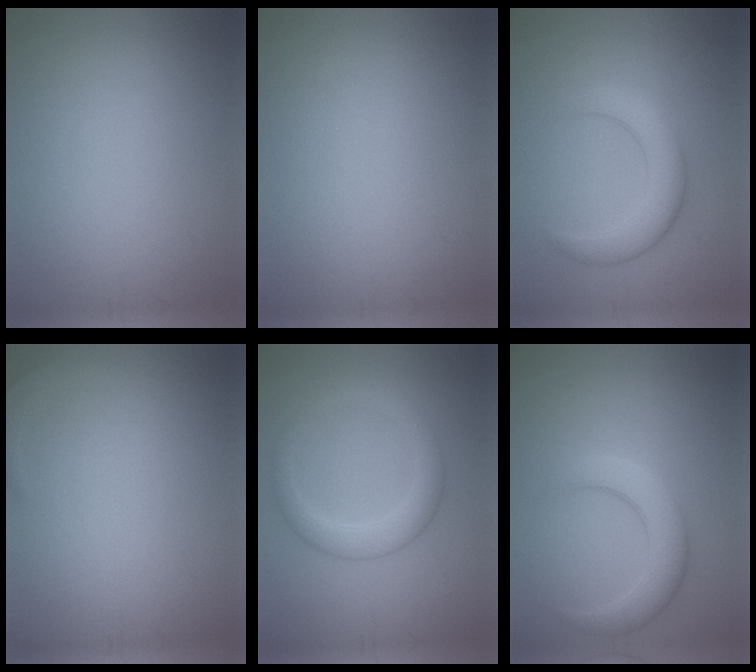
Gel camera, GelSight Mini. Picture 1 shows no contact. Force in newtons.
{"total": 0.0}
{"total": 4.0, "press": 4.0, "slide": 0.2}
{"total": 1.6, "press": 1.6, "slide": 0.3}
{"total": 3.3, "press": 3.3, "slide": 0.1}
{"total": 4.0, "press": 4.0, "slide": 0.3}